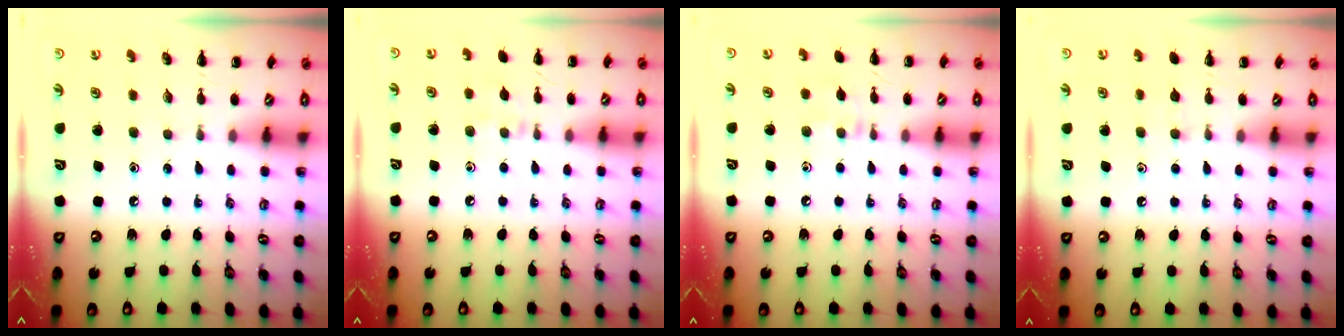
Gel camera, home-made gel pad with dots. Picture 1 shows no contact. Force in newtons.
{"total": 5.6, "press": 5.4, "slide": 1.3}
{"total": 6.6, "press": 6.4, "slide": 1.8}
{"total": 4.9, "press": 4.7, "slide": 1.5}